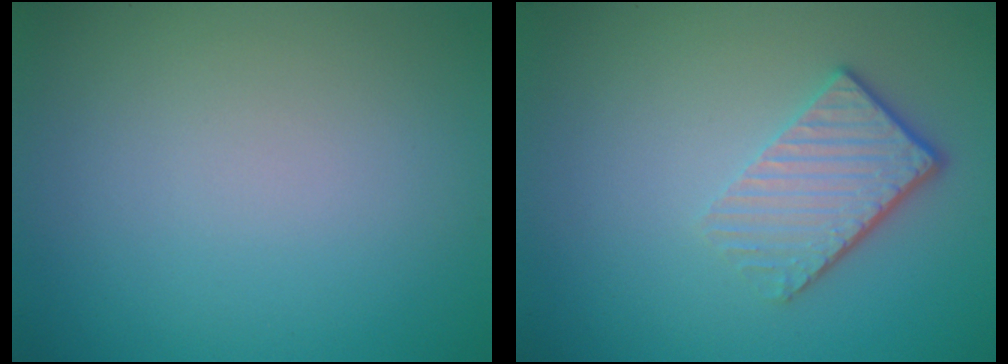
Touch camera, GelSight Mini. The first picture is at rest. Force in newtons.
{"total": 4.2, "press": 2.8, "slide": 3.1}